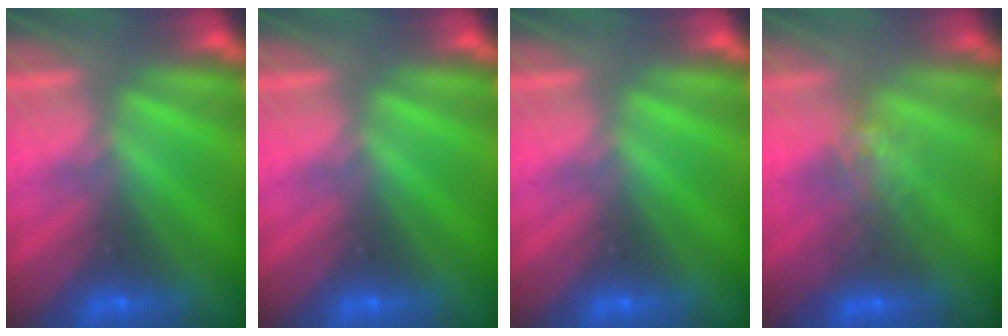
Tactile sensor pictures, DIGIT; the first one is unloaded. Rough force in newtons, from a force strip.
{"total": 0.0}
{"total": 0.0}
{"total": 3.7}